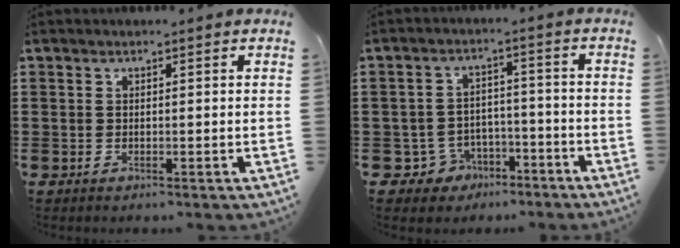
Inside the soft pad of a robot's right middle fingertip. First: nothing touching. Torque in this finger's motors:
{"motor_torque": [-0.08, -0.08, 0.00, -0.01]}